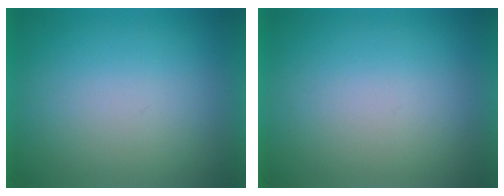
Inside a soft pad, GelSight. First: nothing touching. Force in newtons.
{"total": 0.0}